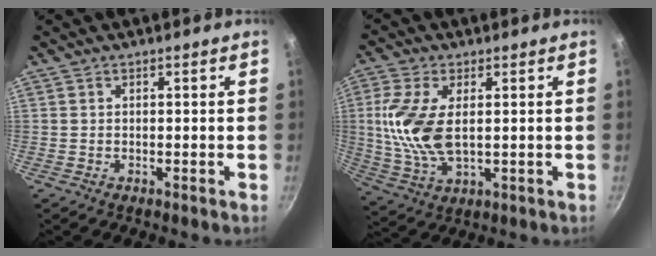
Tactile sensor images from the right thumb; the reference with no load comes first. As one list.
[{"total": 12.2, "force": [1.4, 6.3, 10.4], "torque": [-0.211, -0.005, 0.030]}]